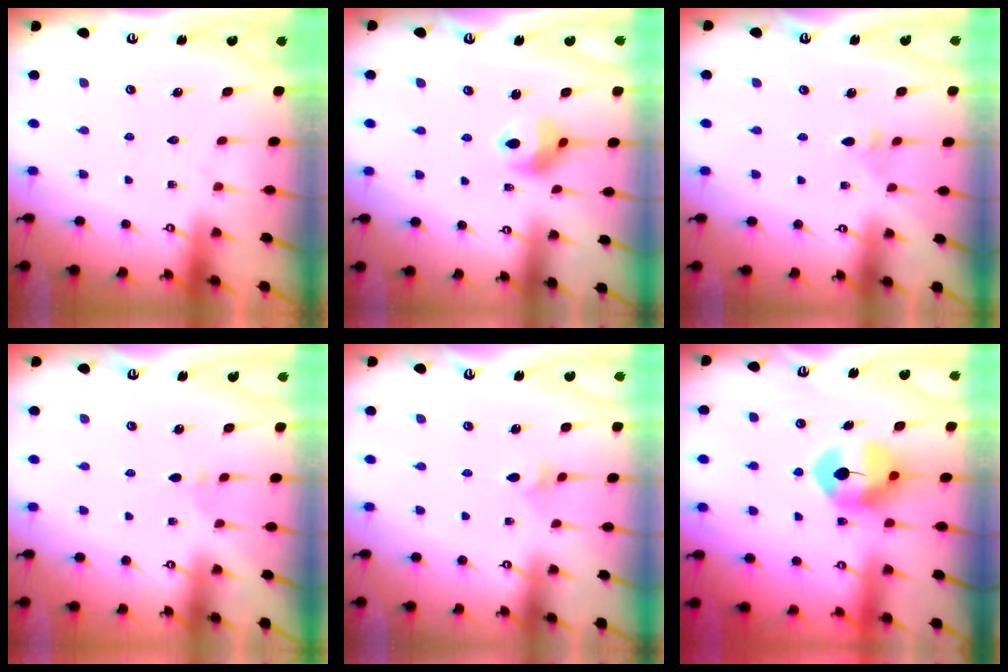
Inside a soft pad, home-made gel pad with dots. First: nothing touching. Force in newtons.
{"total": 8.4, "press": 8.3, "slide": 0.9}
{"total": 2.5, "press": 2.4, "slide": 0.6}
{"total": 2.8, "press": 2.7, "slide": 0.6}
{"total": 2.3, "press": 2.3, "slide": 0.5}
{"total": 7.4, "press": 7.3, "slide": 1.1}